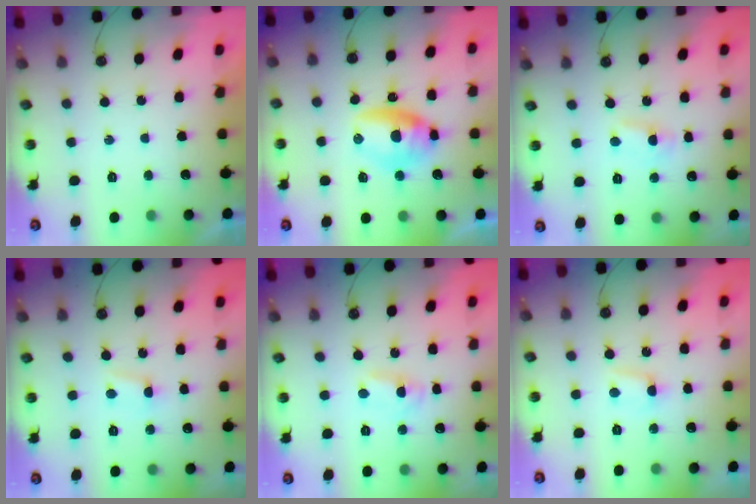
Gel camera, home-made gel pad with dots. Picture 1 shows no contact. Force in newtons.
{"total": 9.8, "press": 9.8, "slide": 0.7}
{"total": 2.5, "press": 2.5, "slide": 0.3}
{"total": 2.0, "press": 2.0, "slide": 0.3}
{"total": 1.6, "press": 1.6, "slide": 0.3}
{"total": 3.7, "press": 3.7, "slide": 0.4}